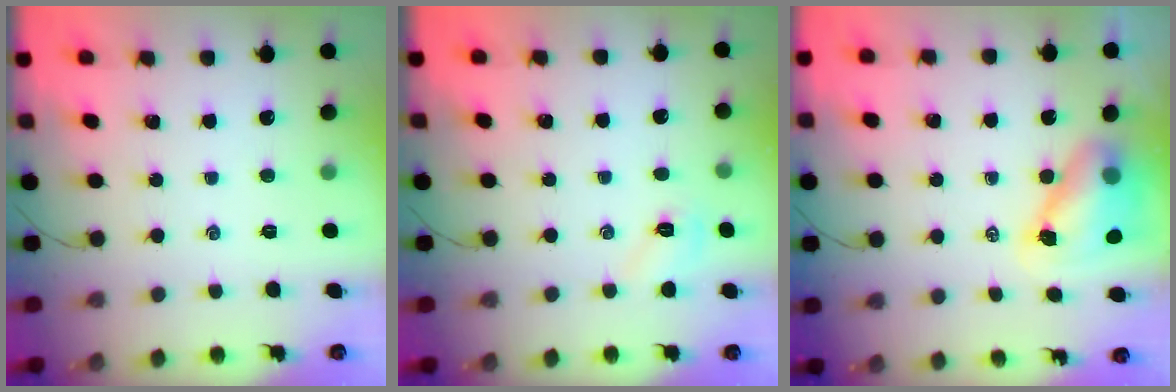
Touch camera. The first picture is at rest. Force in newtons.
{"total": 5.6, "press": 5.5, "slide": 1.1}
{"total": 9.2, "press": 9.0, "slide": 1.6}